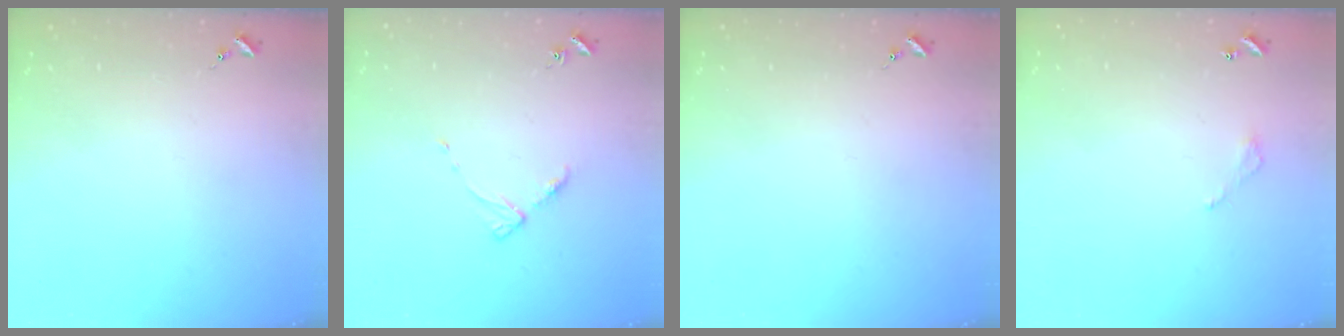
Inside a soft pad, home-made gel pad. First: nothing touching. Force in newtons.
{"total": 4.5, "press": 4.4, "slide": 0.6}
{"total": 0.0}
{"total": 3.1, "press": 3.0, "slide": 0.3}